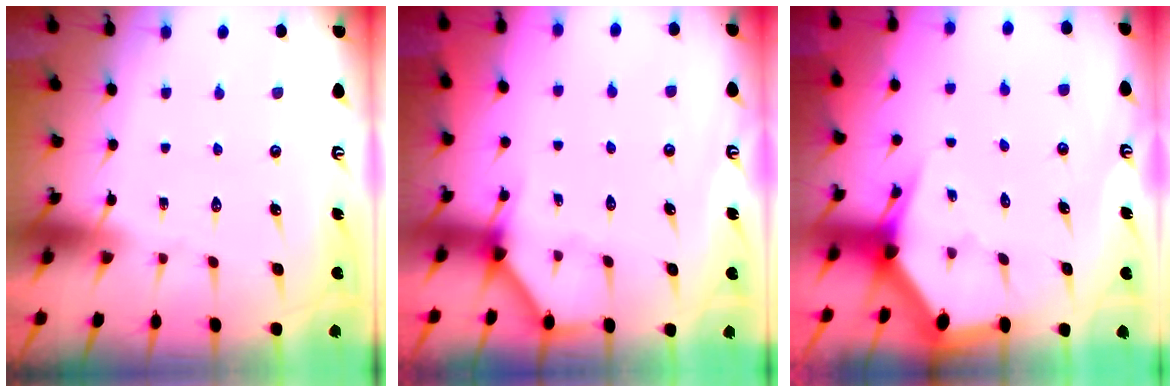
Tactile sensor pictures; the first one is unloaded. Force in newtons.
{"total": 3.3, "press": 3.3, "slide": 0.4}
{"total": 2.9, "press": 2.9, "slide": 0.2}